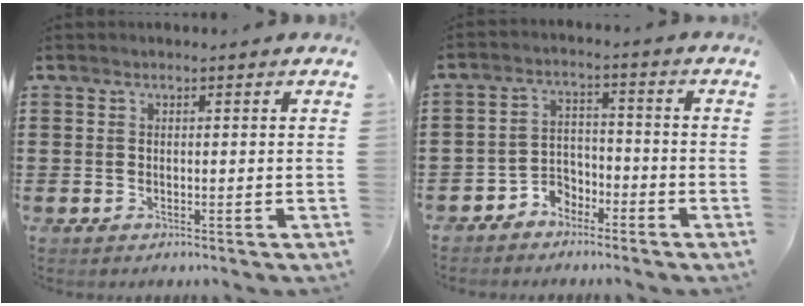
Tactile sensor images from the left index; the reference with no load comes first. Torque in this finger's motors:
{"motor_torque": [0.51, 0.51, 0.07, 0.01]}